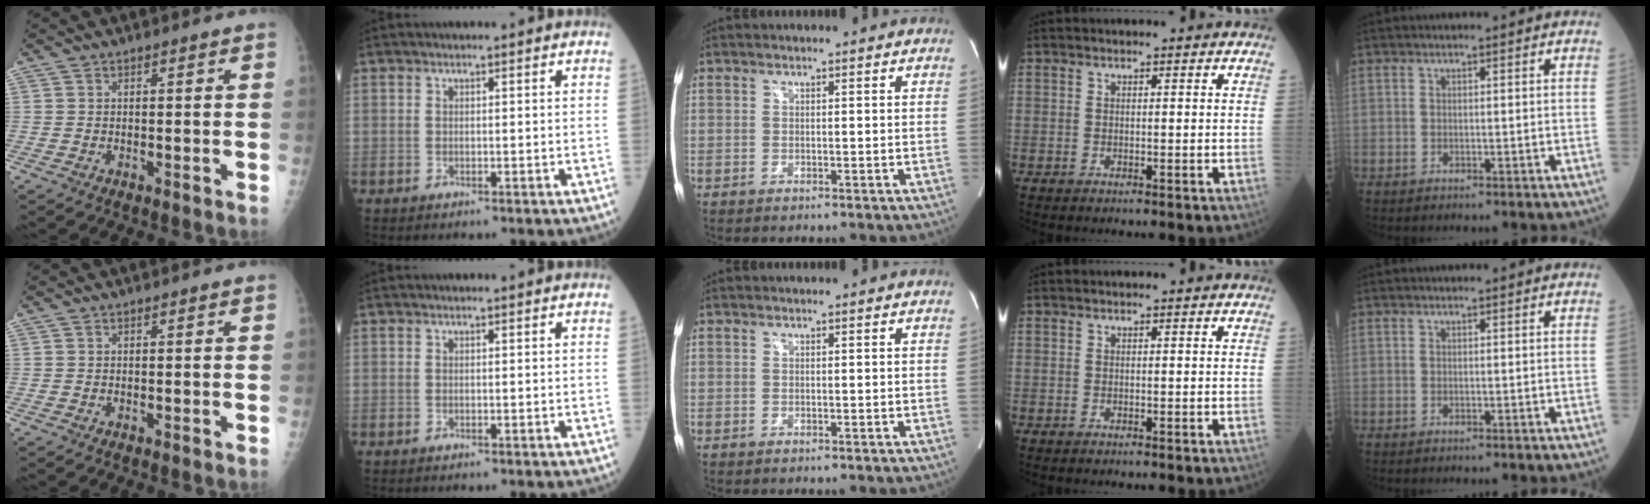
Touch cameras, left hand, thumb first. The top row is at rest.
{}